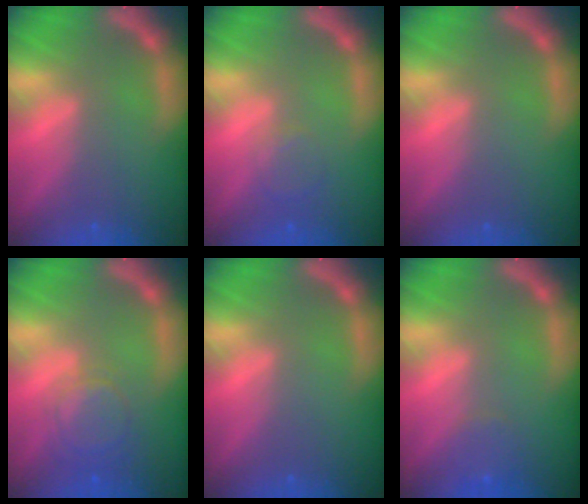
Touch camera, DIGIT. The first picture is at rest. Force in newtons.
{"total": 2.0}
{"total": 0.0}
{"total": 4.5}
{"total": 0.0}
{"total": 1.9}